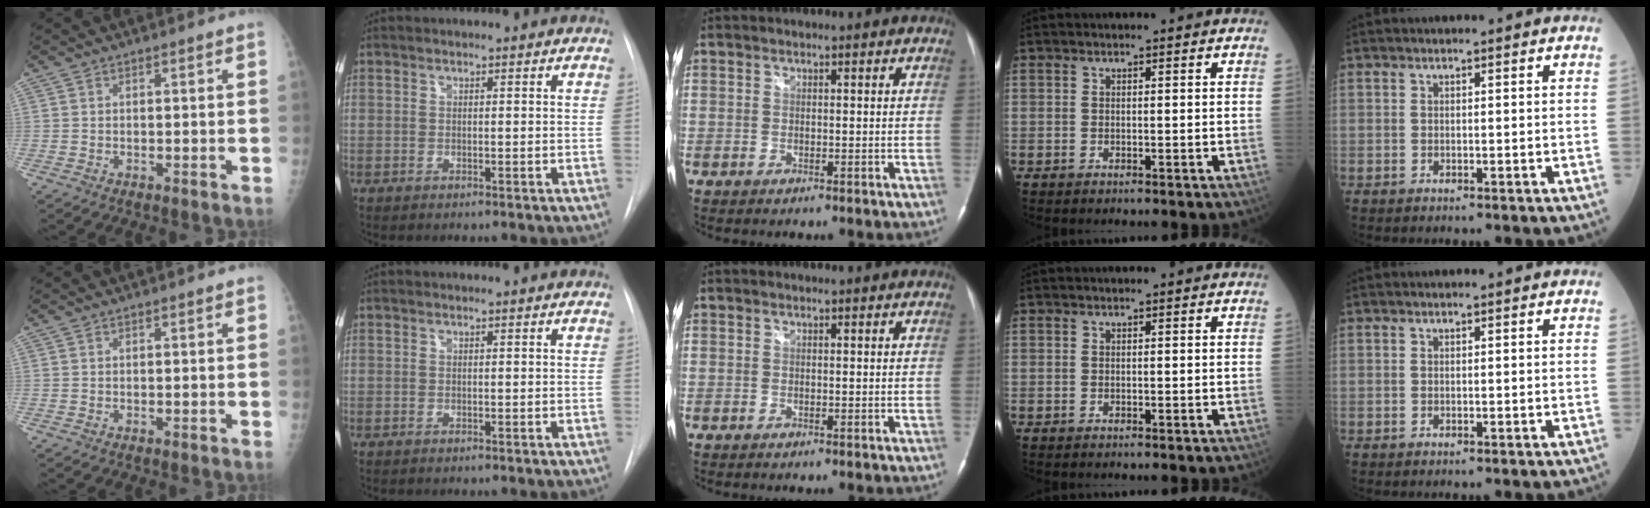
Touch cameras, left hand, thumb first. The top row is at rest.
{}